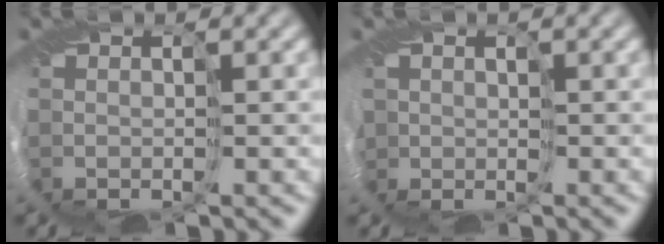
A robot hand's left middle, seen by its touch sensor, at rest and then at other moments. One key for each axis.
{"total": 1.6, "fx": 0.1, "fy": 1.6, "fz": 0.0, "tx": 0.000, "ty": -0.003, "tz": 0.001}